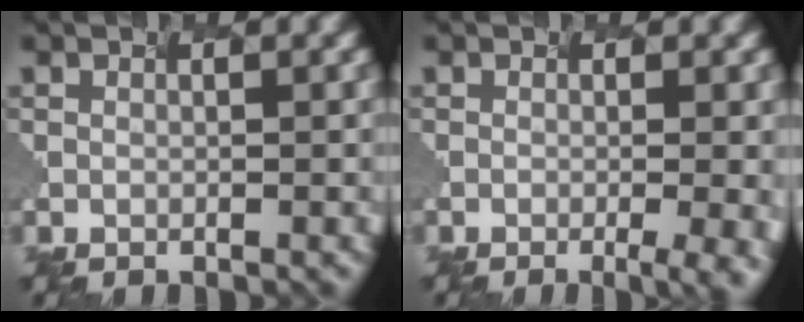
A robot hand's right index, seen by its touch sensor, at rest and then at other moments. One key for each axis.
{"total": 5.6, "fx": -1.6, "fy": 1.8, "fz": 5.1, "tx": -0.032, "ty": -0.004, "tz": 0.009}